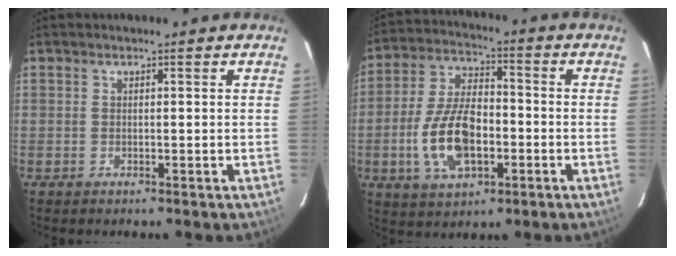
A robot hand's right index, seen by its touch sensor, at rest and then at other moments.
{"total": 14.3, "force": [-3.7, 7.6, 11.5], "torque": [-0.236, 0.008, -0.061]}